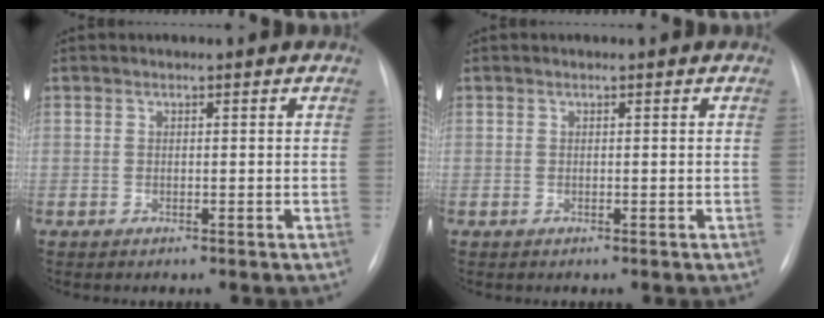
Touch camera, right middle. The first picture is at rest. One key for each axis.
{"total": 0.0}